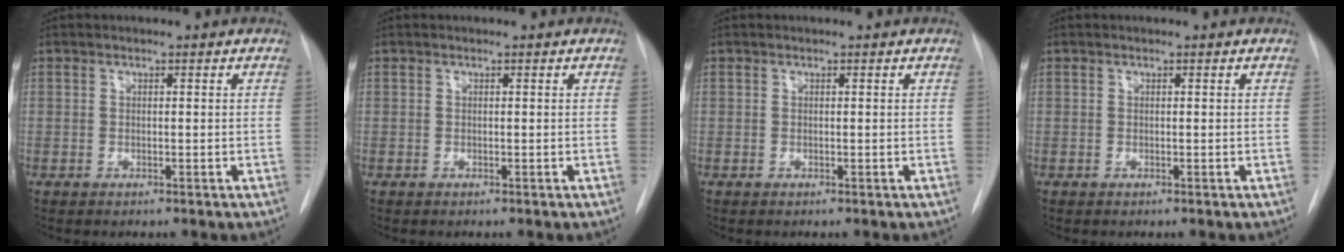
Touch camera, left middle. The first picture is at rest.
{"total": 0.0}
{"total": 0.0}
{"total": 0.0}